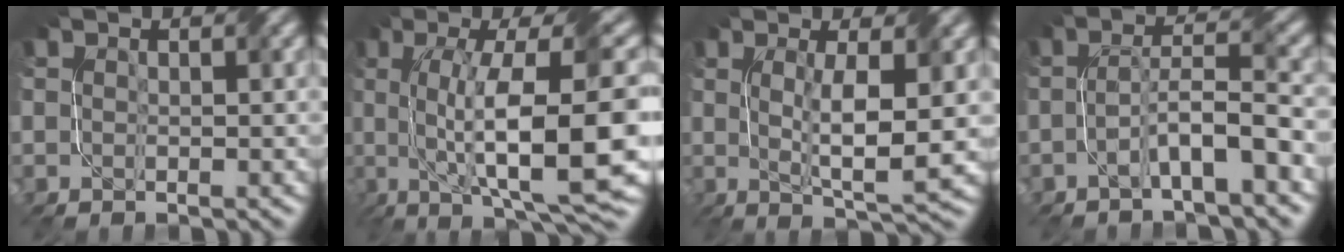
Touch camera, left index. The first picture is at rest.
{"total": 13.6, "force": [-0.1, 3.1, 13.2], "torque": [-0.200, 0.005, 0.009]}
{"total": 5.4, "force": [0.3, 0.9, 5.3], "torque": [-0.095, -0.005, 0.011]}
{"total": 4.6, "force": [-2.1, 0.6, 4.1], "torque": [-0.071, 0.018, -0.042]}